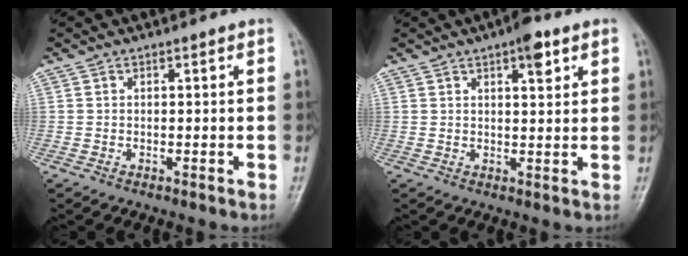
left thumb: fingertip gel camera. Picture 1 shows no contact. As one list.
[{"total": 5.1, "force": [2.7, 1.8, 3.9], "torque": [-0.044, -0.009, 0.035]}]